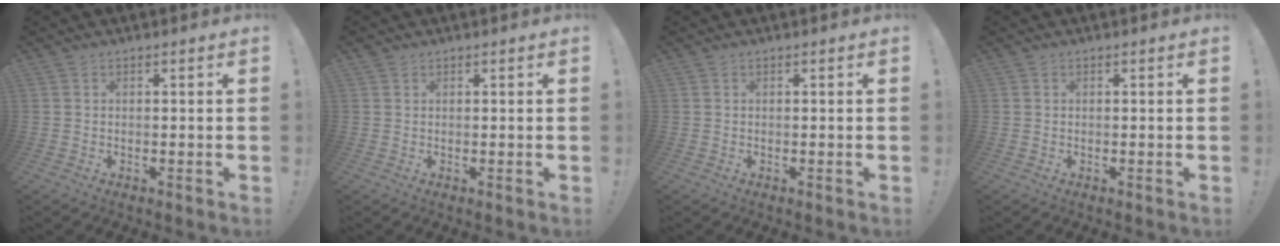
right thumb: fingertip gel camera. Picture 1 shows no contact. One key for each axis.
{"total": 0.6, "fx": 0.4, "fy": 0.4, "fz": 0.0, "tx": 0.006, "ty": -0.002, "tz": 0.007}
{"total": 0.0}
{"total": 0.0}